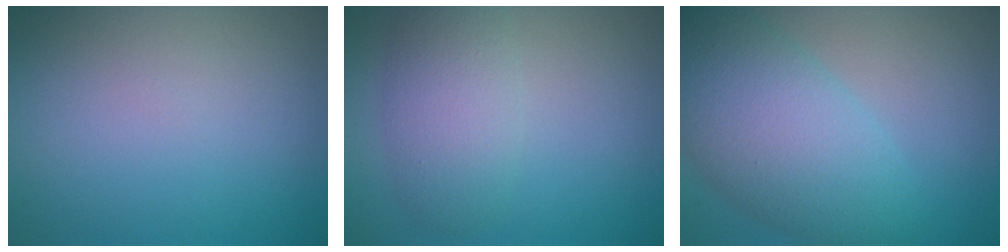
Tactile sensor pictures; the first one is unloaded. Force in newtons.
{"total": 3.8, "press": 3.8, "slide": 0.1}
{"total": 7.6, "press": 7.5, "slide": 0.3}